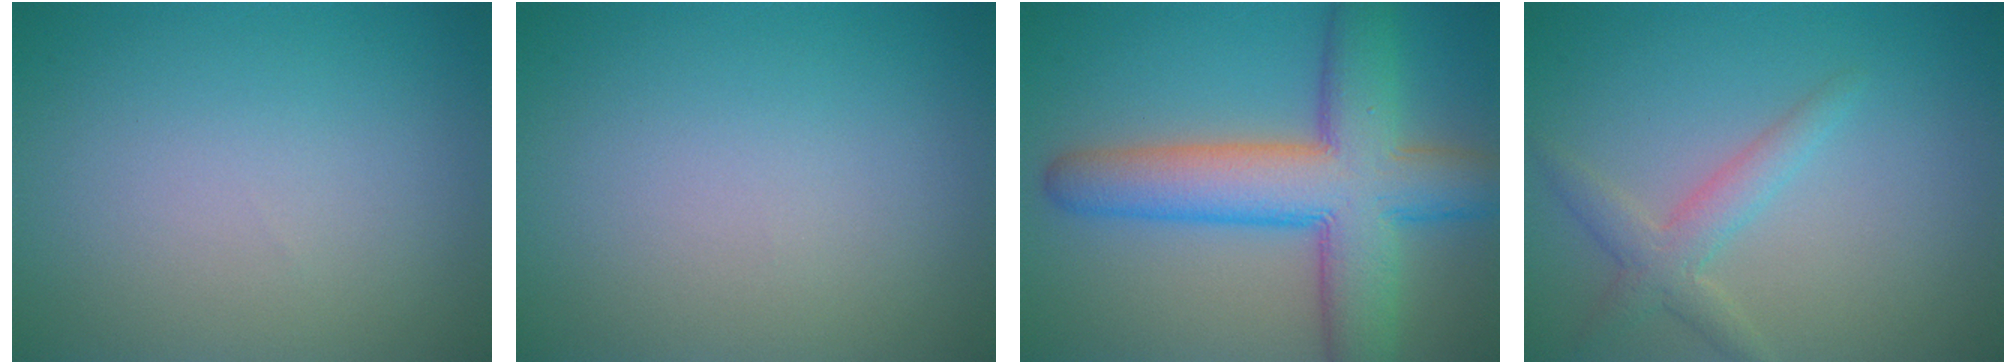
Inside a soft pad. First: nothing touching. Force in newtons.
{"total": 0.0}
{"total": 10.3, "press": 10.3, "slide": 0.3}
{"total": 2.5, "press": 2.5, "slide": 0.2}